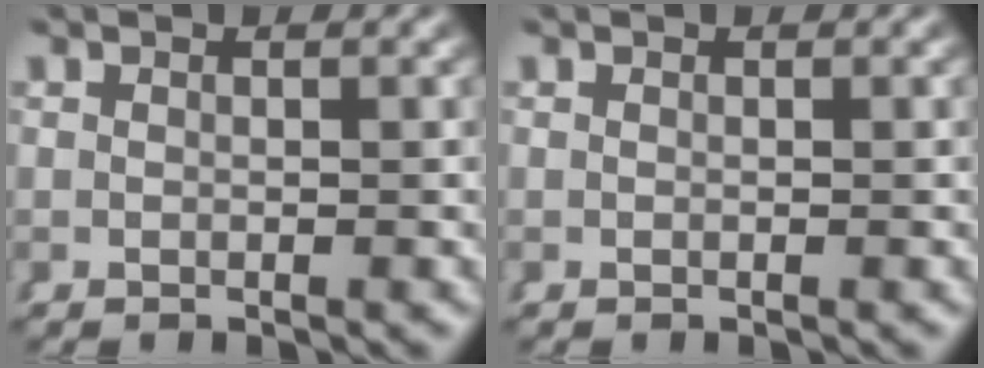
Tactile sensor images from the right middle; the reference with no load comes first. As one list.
[{"total": 0.0}]